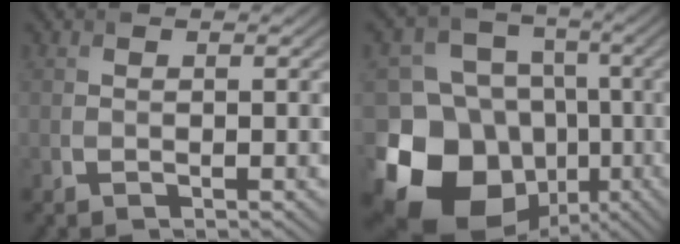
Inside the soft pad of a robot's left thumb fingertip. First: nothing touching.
{"total": 17.8, "force": [-6.6, 15.1, 6.7], "torque": [-0.173, -0.036, -0.121]}